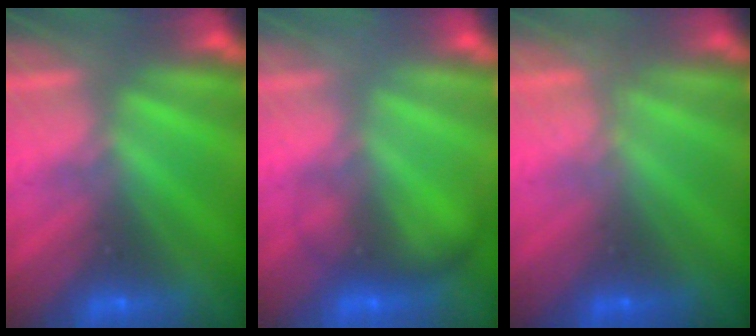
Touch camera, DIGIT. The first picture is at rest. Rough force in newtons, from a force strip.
{"total": 2.1}
{"total": 1.2}